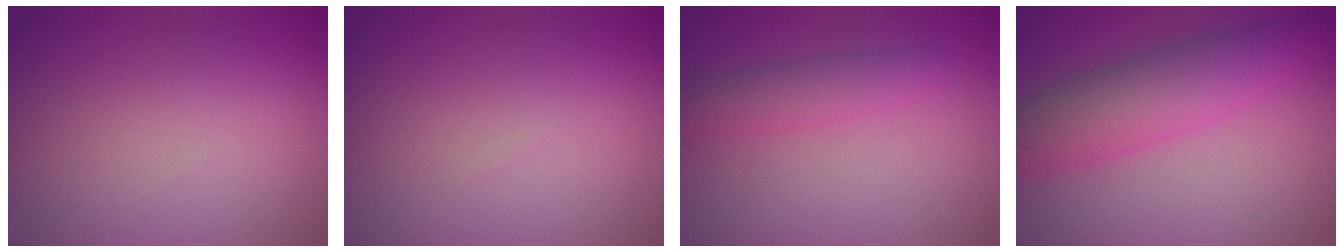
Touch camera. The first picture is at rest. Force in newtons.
{"total": 0.0}
{"total": 2.4, "press": 2.4, "slide": 0.1}
{"total": 5.7, "press": 5.7, "slide": 0.3}